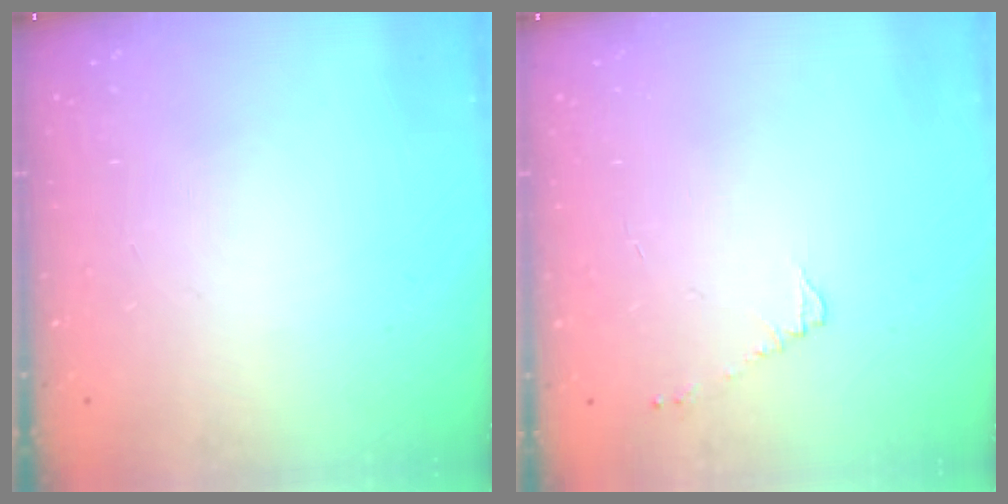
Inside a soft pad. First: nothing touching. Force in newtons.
{"total": 4.3, "press": 4.3, "slide": 0.6}